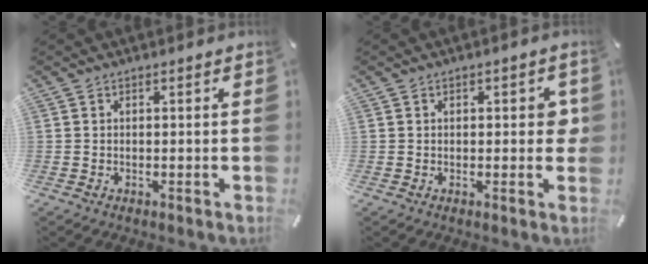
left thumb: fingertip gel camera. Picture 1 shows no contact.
{"total": 3.5, "force": [0.3, 1.8, 2.9], "torque": [-0.032, 0.000, -0.002]}